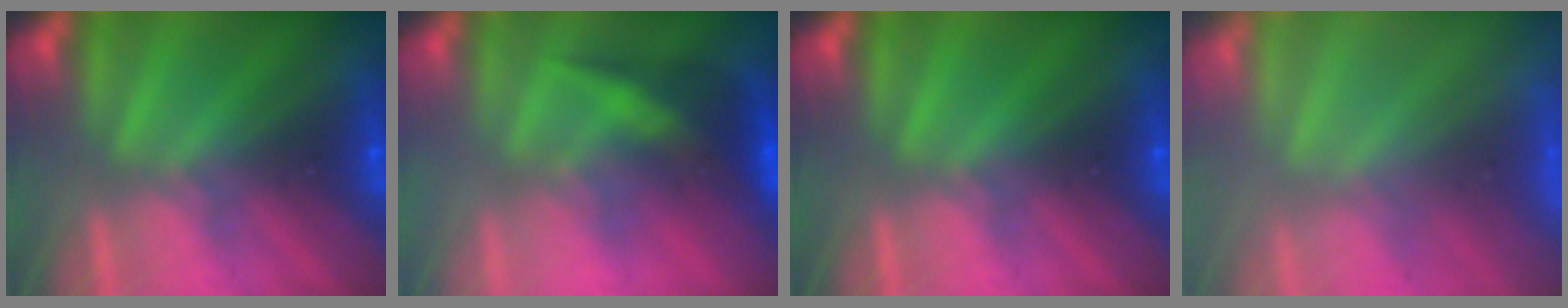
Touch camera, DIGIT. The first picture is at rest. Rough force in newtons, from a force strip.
{"total": 2.8}
{"total": 0.0}
{"total": 8.1}